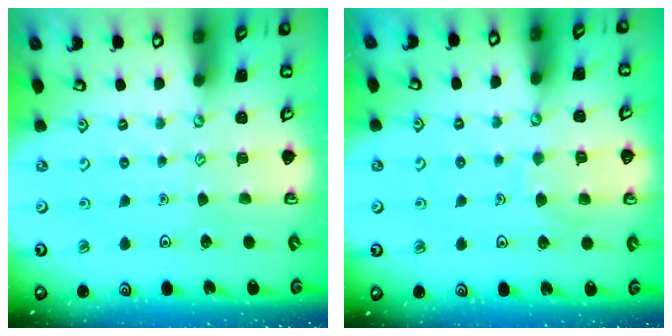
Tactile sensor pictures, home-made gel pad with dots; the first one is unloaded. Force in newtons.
{"total": 5.8, "press": 5.8, "slide": 0.6}